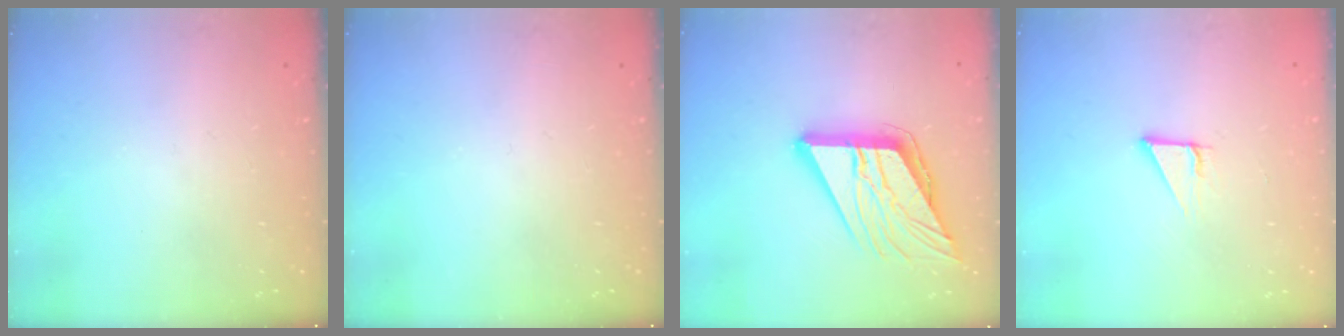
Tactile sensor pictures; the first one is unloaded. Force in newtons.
{"total": 0.0}
{"total": 17.6, "press": 17.5, "slide": 2.0}
{"total": 2.9, "press": 2.9, "slide": 0.1}